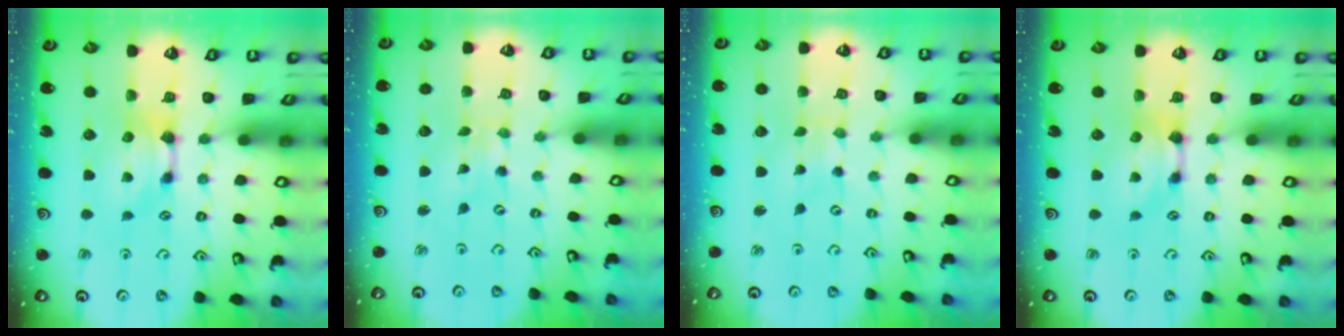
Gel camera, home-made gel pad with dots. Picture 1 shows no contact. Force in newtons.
{"total": 6.1, "press": 6.1, "slide": 0.5}
{"total": 5.4, "press": 5.4, "slide": 0.2}
{"total": 0.0}